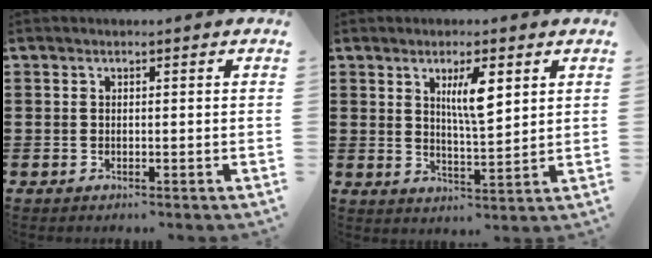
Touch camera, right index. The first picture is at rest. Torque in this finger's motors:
{"motor_torque": [0.49, 0.09, 0.44, 0.14]}